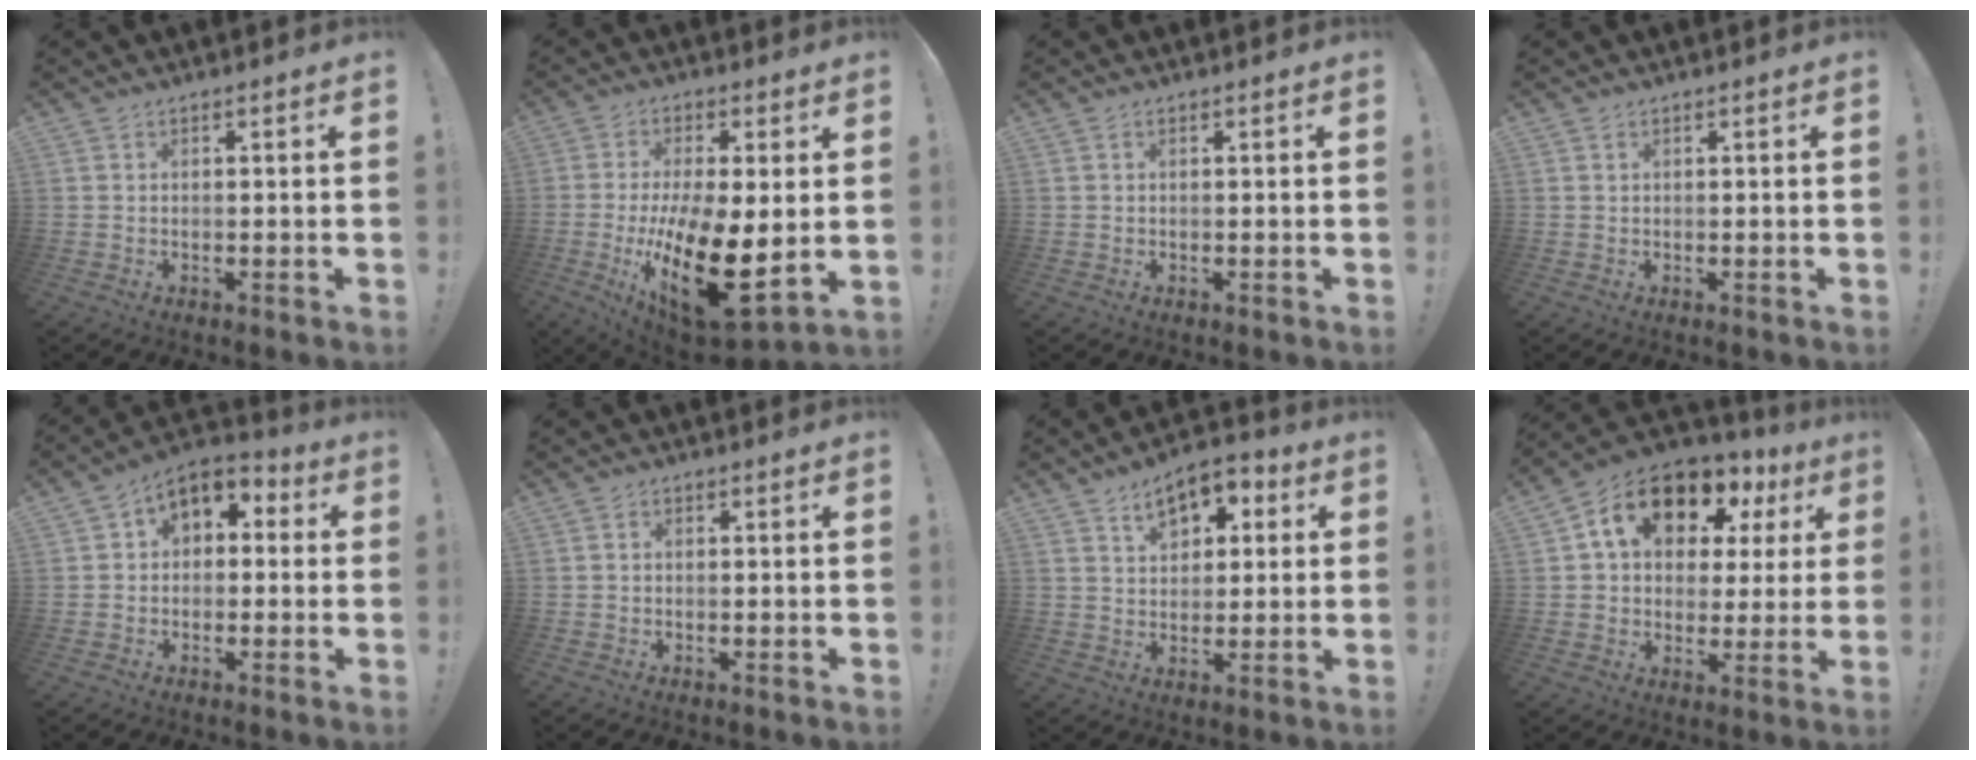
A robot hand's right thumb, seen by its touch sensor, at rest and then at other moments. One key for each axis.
{"total": 21.4, "fx": -3.9, "fy": 9.5, "fz": 18.8, "tx": -0.338, "ty": -0.001, "tz": -0.047}
{"total": 0.0}
{"total": 0.6, "fx": 0.4, "fy": 0.3, "fz": 0.3, "tx": -0.002, "ty": -0.002, "tz": 0.008}
{"total": 6.9, "fx": 1.8, "fy": 5.5, "fz": 3.8, "tx": -0.058, "ty": 0.004, "tz": 0.041}
{"total": 0.7, "fx": -0.3, "fy": 0.6, "fz": 0.3, "tx": -0.013, "ty": 0.005, "tz": -0.005}
{"total": 9.7, "fx": 4.8, "fy": 6.4, "fz": 5.4, "tx": -0.082, "ty": -0.015, "tz": 0.088}
{"total": 16.1, "fx": 8.1, "fy": 10.0, "fz": 9.7, "tx": -0.161, "ty": -0.036, "tz": 0.141}